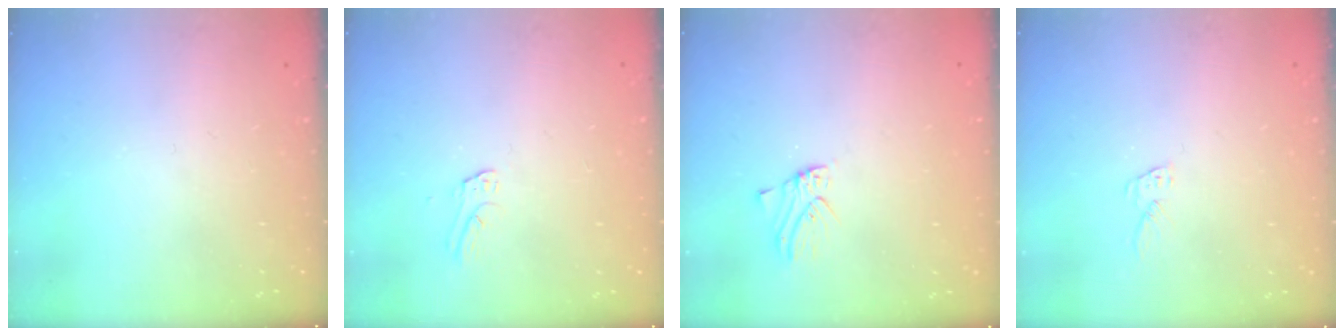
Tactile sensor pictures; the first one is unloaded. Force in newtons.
{"total": 3.6, "press": 3.6, "slide": 0.3}
{"total": 0.8, "press": 0.8, "slide": 0.2}
{"total": 5.2, "press": 5.2, "slide": 0.2}